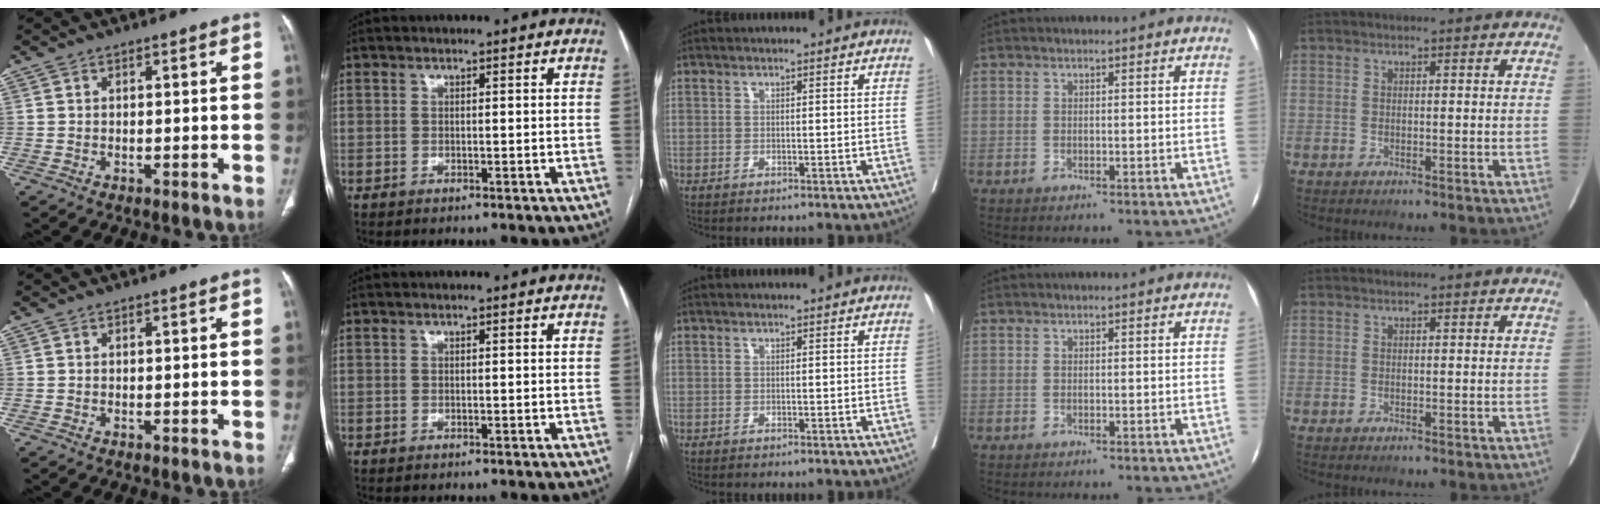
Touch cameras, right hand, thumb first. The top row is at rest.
{}